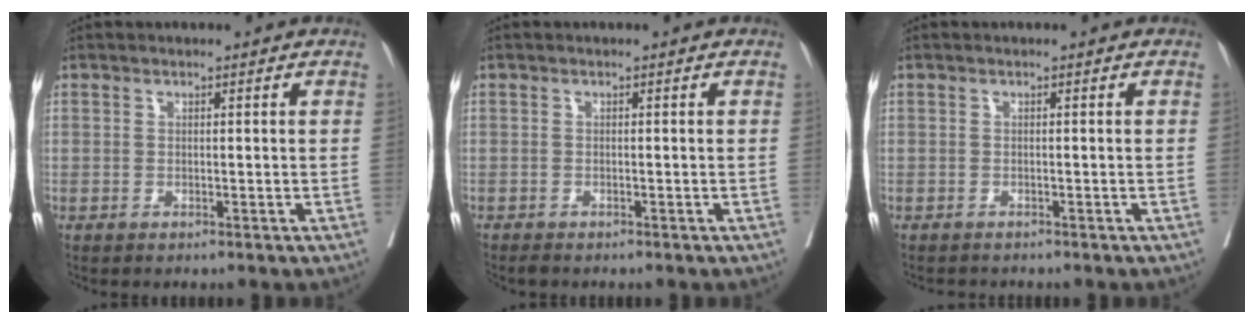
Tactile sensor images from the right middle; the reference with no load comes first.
{"total": 0.9, "force": [-0.9, 0.2, 0.2], "torque": [-0.010, -0.003, -0.016]}
{"total": 1.2, "force": [-1.2, 0.2, 0.1], "torque": [-0.011, -0.007, -0.019]}